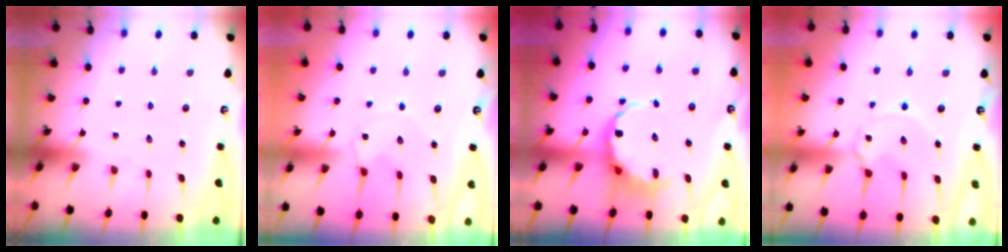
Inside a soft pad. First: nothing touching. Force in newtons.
{"total": 0.8, "press": 0.8, "slide": 0.0}
{"total": 8.1, "press": 7.7, "slide": 2.5}
{"total": 2.8, "press": 2.7, "slide": 0.5}